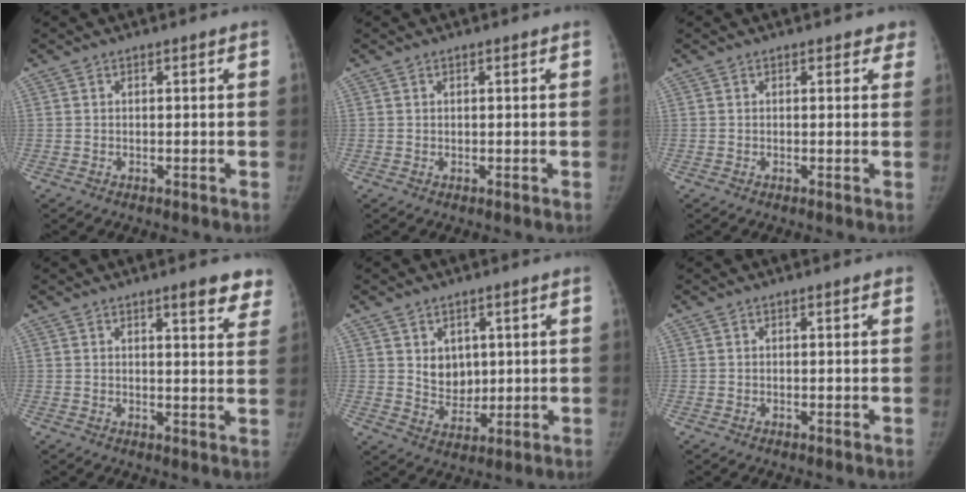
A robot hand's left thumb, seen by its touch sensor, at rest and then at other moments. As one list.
[{"total": 0.0}, {"total": 2.0, "force": [1.4, 1.3, 0.6], "torque": [0.025, -0.002, 0.004]}, {"total": 7.3, "force": [5.2, 1.8, 4.7], "torque": [-0.032, -0.025, 0.059]}, {"total": 6.1, "force": [1.6, 4.8, 3.3], "torque": [-0.023, -0.018, 0.041]}, {"total": 0.6, "force": [0.4, 0.2, 0.5], "torque": [-0.007, 0.000, 0.002]}]